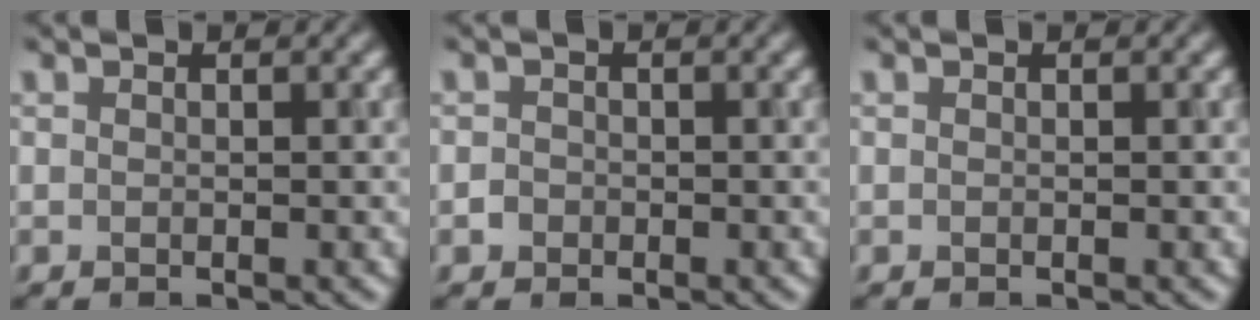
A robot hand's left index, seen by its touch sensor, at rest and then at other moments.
{"total": 0.9, "force": [-0.4, 0.7, 0.2], "torque": [0.002, -0.002, -0.008]}
{"total": 0.0}